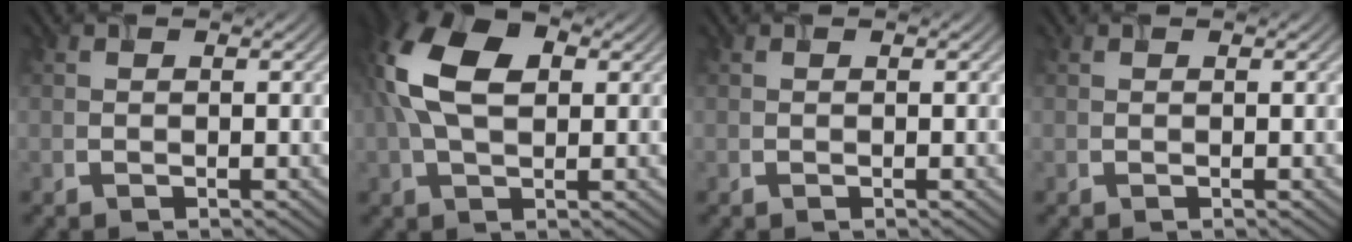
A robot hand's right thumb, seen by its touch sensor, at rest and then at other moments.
{"total": 11.3, "force": [2.1, 6.5, 9.1], "torque": [-0.214, 0.021, 0.034]}
{"total": 0.0}
{"total": 0.0}